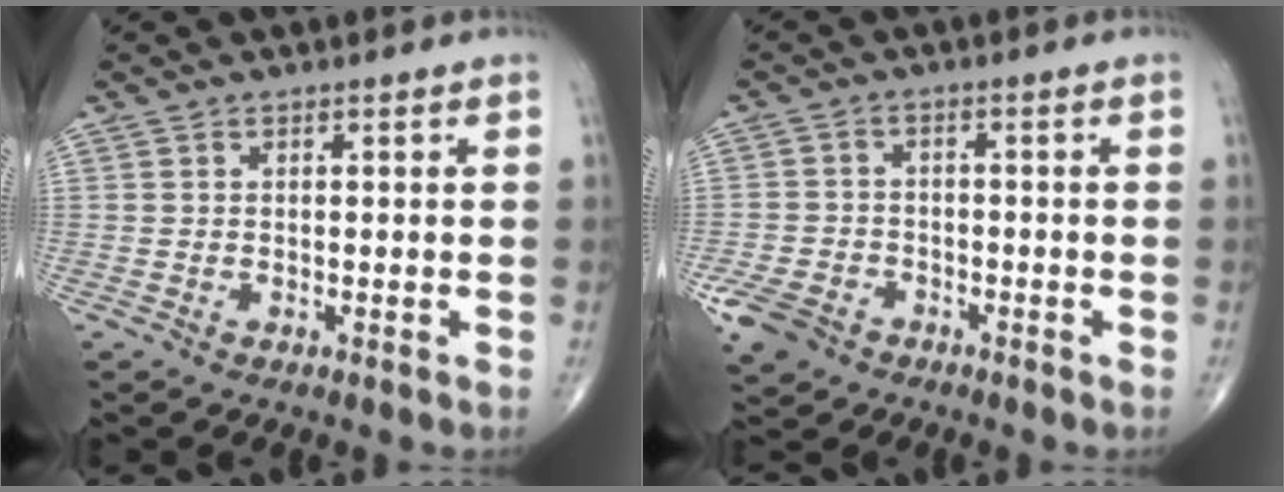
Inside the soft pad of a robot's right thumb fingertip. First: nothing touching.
{"total": 6.5, "force": [-3.8, 4.6, 2.4], "torque": [-0.051, 0.013, -0.068]}